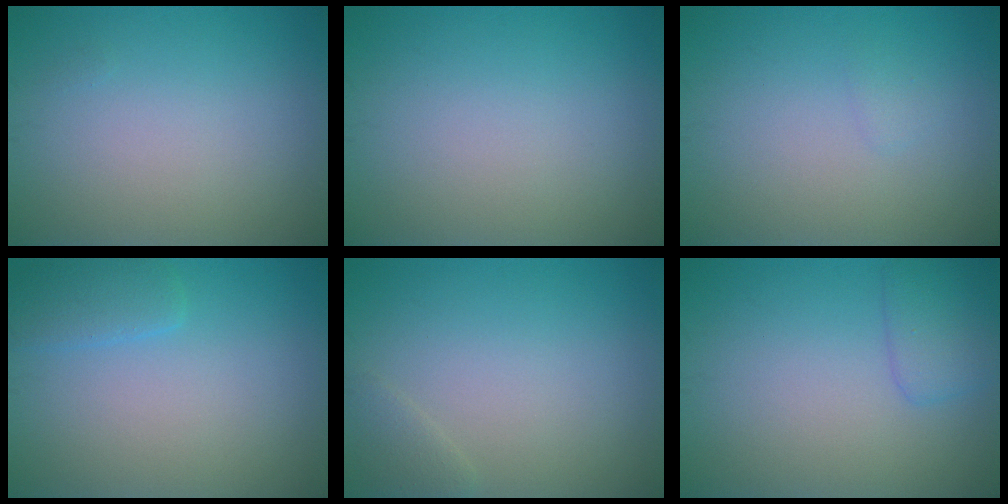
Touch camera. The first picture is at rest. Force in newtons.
{"total": 0.0}
{"total": 0.5, "press": 0.5, "slide": 0.0}
{"total": 2.0, "press": 2.0, "slide": 0.2}
{"total": 1.1, "press": 1.1, "slide": 0.0}
{"total": 2.2, "press": 2.2, "slide": 0.2}